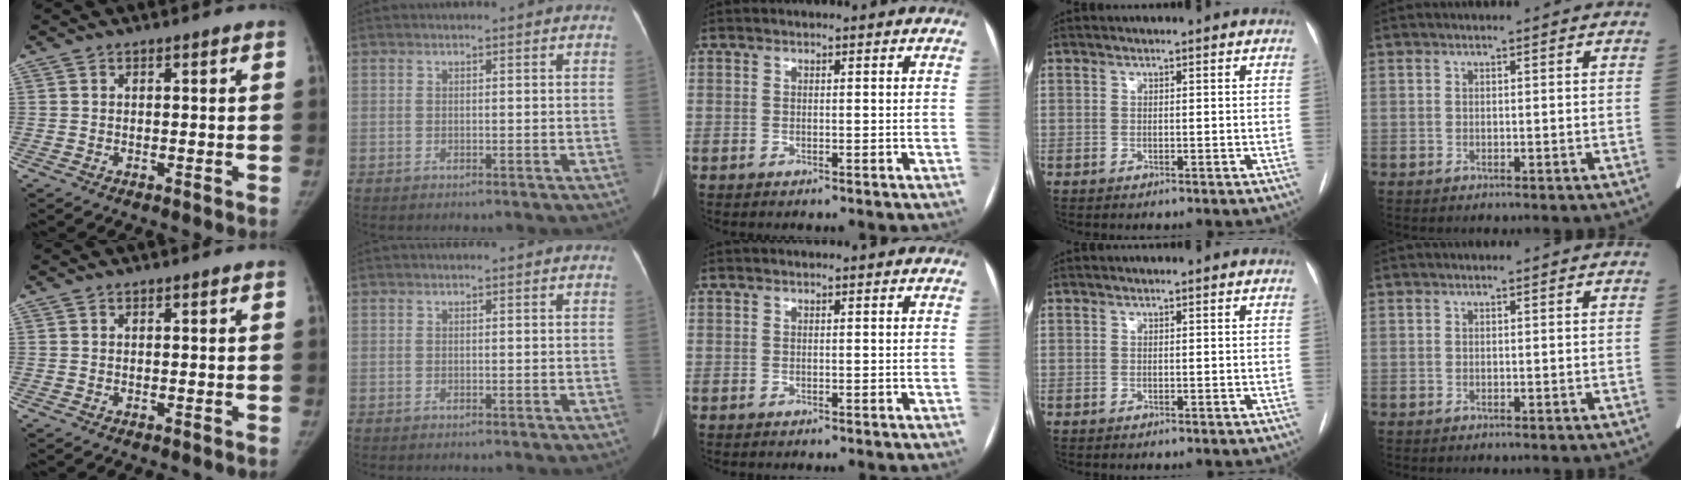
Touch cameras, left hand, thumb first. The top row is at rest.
{}